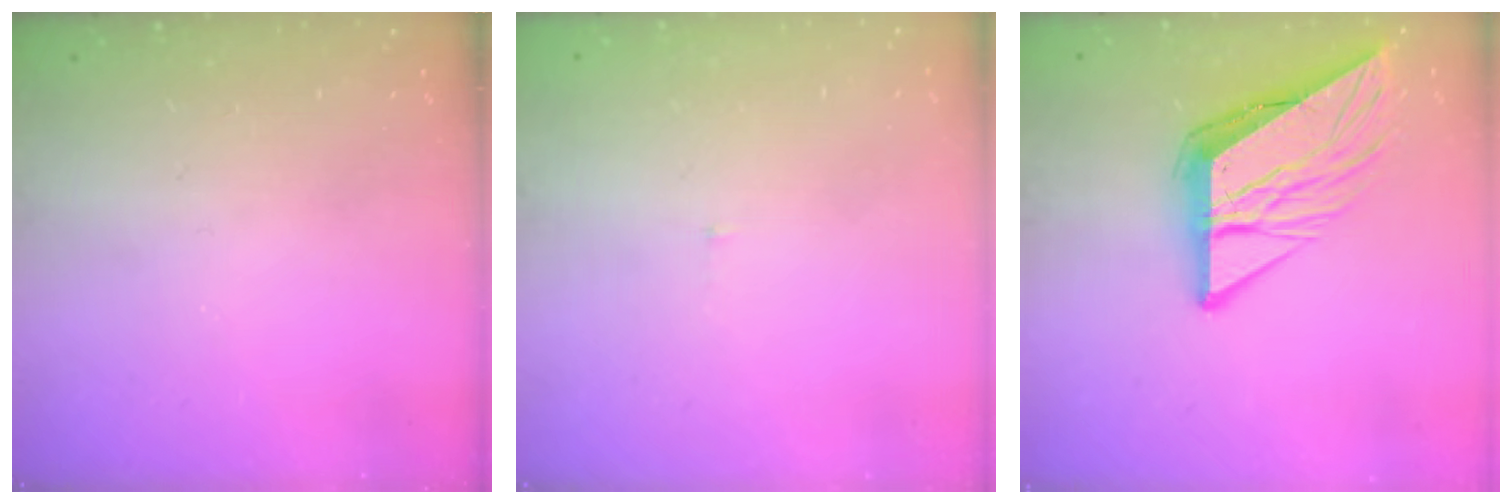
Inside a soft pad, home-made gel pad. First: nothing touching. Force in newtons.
{"total": 3.0, "press": 3.0, "slide": 0.2}
{"total": 12.2, "press": 12.2, "slide": 1.4}